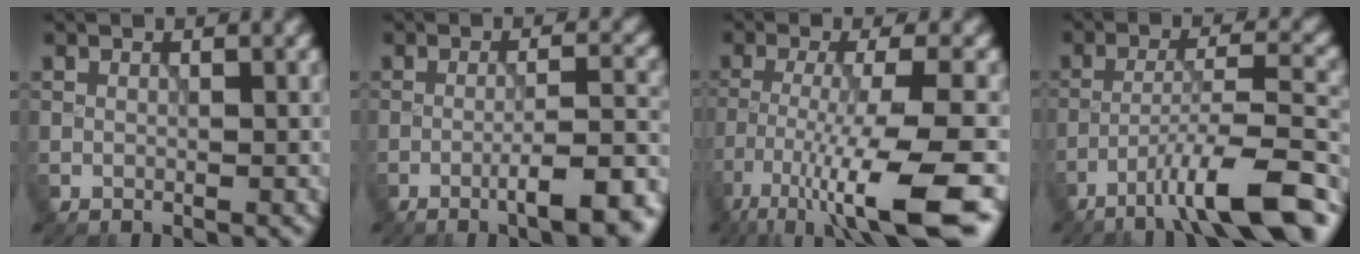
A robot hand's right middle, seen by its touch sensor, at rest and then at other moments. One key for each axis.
{"total": 7.2, "fx": -3.8, "fy": 1.4, "fz": 6.0, "tx": -0.081, "ty": 0.010, "tz": -0.051}
{"total": 10.9, "fx": -6.6, "fy": 2.0, "fz": 8.4, "tx": -0.150, "ty": -0.009, "tz": -0.108}
{"total": 10.2, "fx": -6.8, "fy": 1.8, "fz": 7.4, "tx": -0.120, "ty": 0.017, "tz": -0.111}